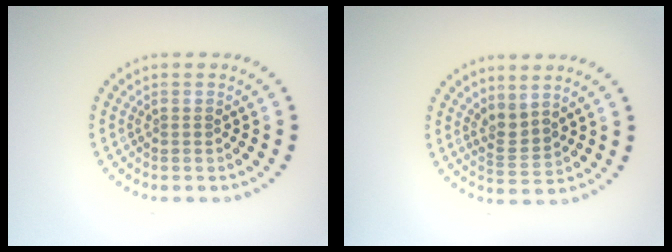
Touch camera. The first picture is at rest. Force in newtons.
{"total": 2.3, "press": 1.5, "slide": 1.7}